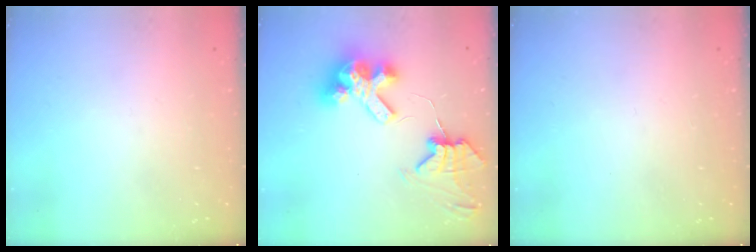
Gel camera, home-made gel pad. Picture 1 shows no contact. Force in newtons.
{"total": 11.0, "press": 11.0, "slide": 1.4}
{"total": 0.0}